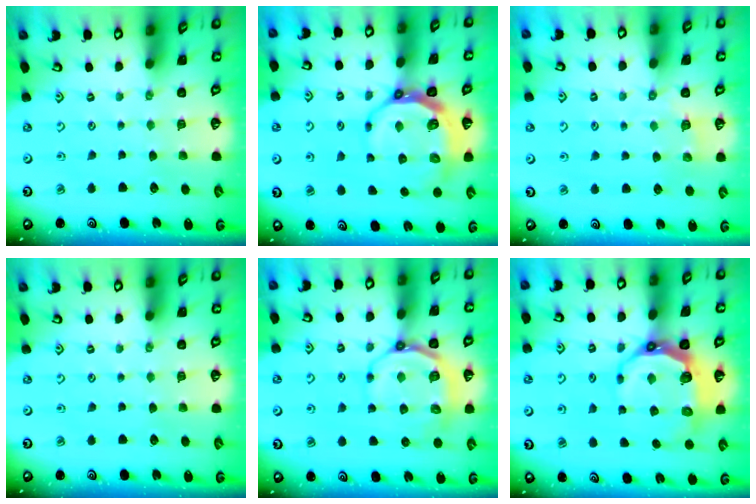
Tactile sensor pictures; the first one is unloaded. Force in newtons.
{"total": 10.7, "press": 10.0, "slide": 3.8}
{"total": 3.1, "press": 2.4, "slide": 2.0}
{"total": 0.0}
{"total": 9.3, "press": 9.0, "slide": 2.6}
{"total": 10.7, "press": 9.7, "slide": 4.5}